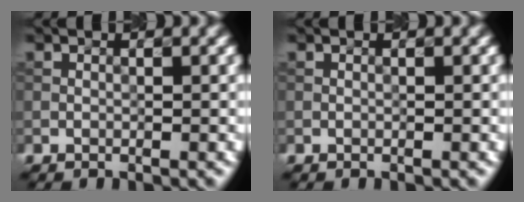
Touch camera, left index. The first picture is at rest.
{"total": 0.0}